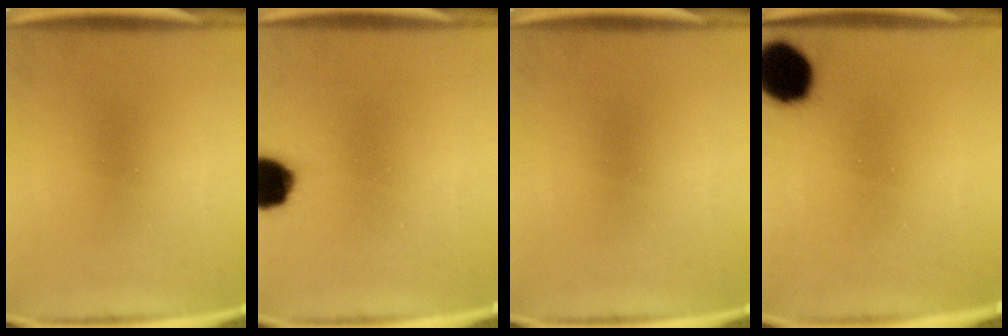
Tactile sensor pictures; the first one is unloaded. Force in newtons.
{"total": 10.3}
{"total": 0.0}
{"total": 13.4}